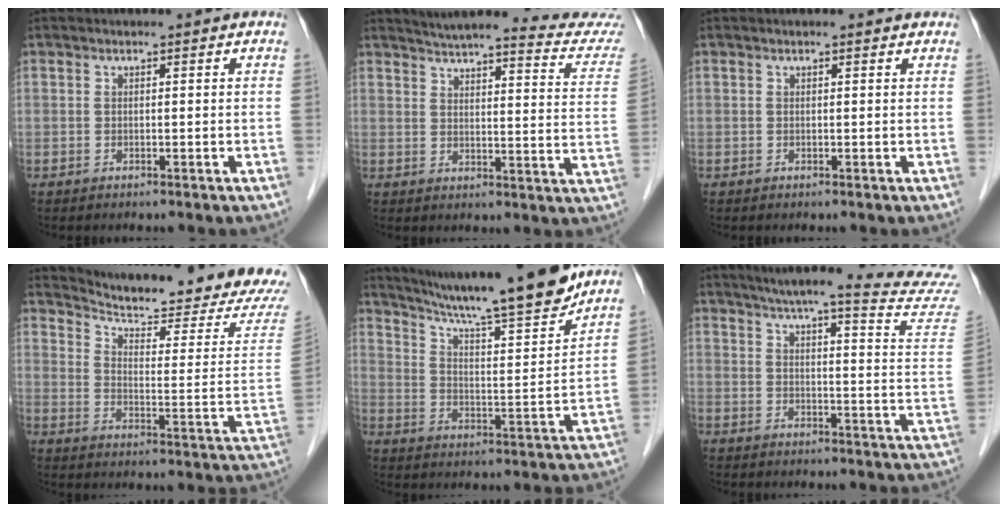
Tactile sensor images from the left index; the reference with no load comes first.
{"total": 19.6, "force": [18.8, 0.7, 5.6], "torque": [-0.074, -0.073, 0.216]}
{"total": 0.9, "force": [0.8, 0.2, 0.2], "torque": [-0.014, 0.009, 0.008]}
{"total": 20.4, "force": [19.4, -0.2, 6.4], "torque": [-0.108, -0.089, 0.254]}
{"total": 19.3, "force": [16.7, -0.1, 9.6], "torque": [-0.156, -0.011, 0.258]}
{"total": 24.0, "force": [22.4, -0.4, 8.8], "torque": [-0.121, -0.094, 0.262]}